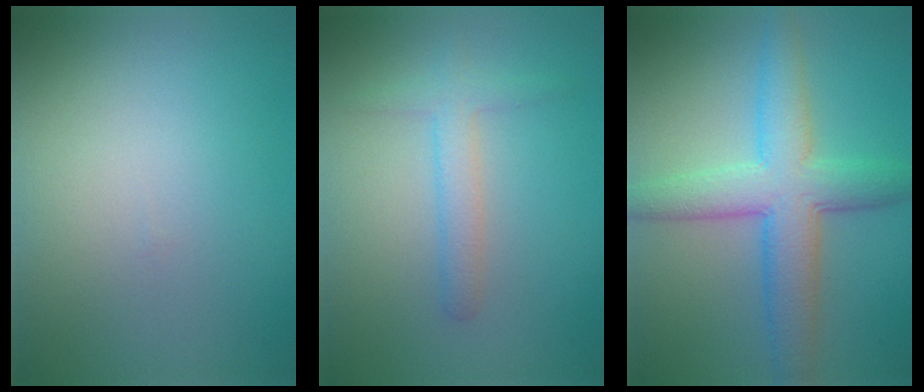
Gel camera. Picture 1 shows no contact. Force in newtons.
{"total": 2.3, "press": 2.3, "slide": 0.2}
{"total": 6.6, "press": 6.6, "slide": 0.1}